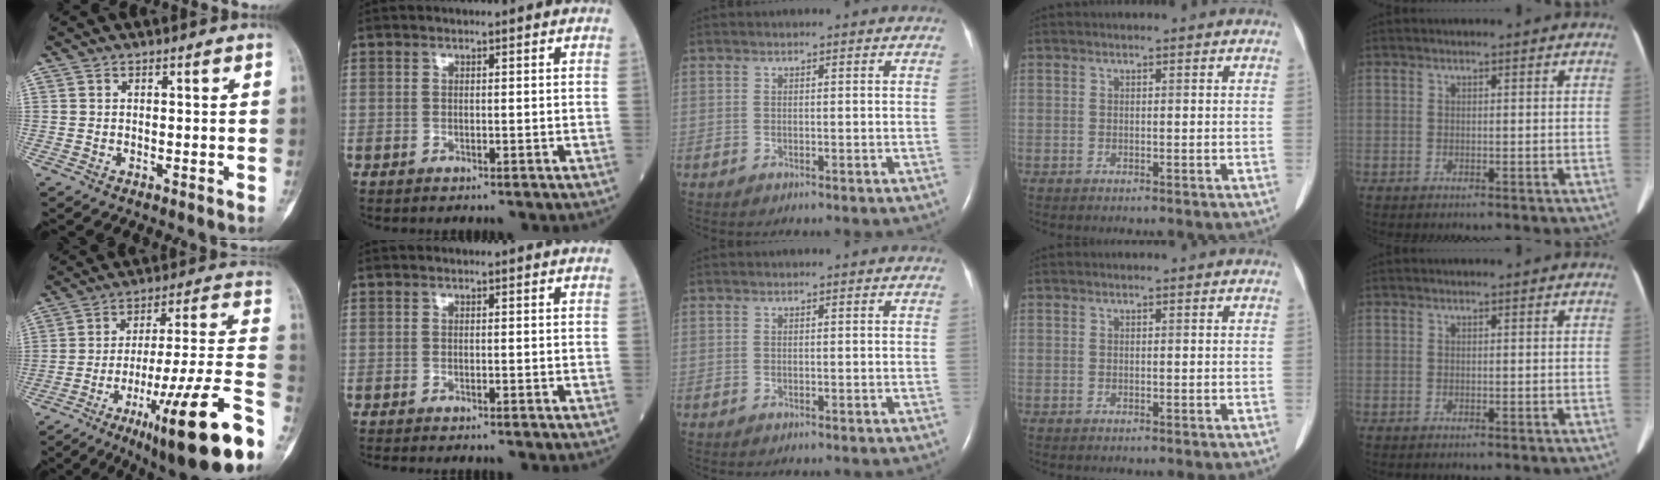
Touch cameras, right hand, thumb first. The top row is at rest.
{"thumb": {"total": 25.0, "force": [-13.0, 2.8, 21.2], "torque": [-0.286, 0.052, -0.199]}, "index": {"total": 3.4, "force": [-3.0, 0.4, 1.6], "torque": [-0.021, -0.007, -0.037]}}